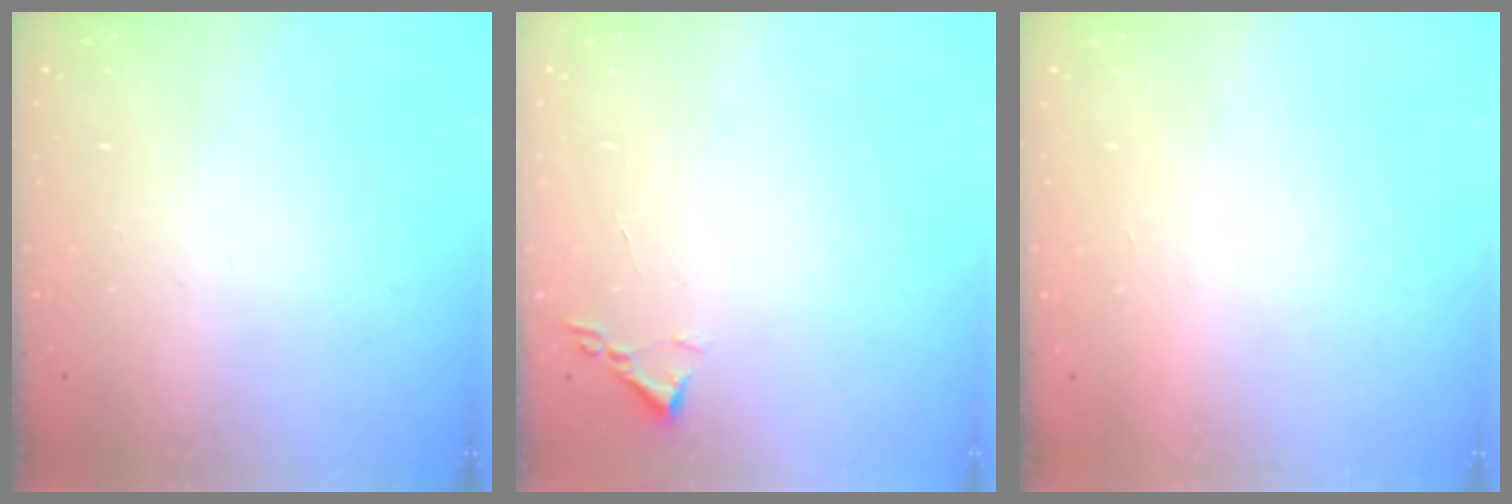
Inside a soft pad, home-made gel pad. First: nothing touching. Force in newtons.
{"total": 1.8, "press": 1.7, "slide": 0.2}
{"total": 1.5, "press": 1.5, "slide": 0.1}